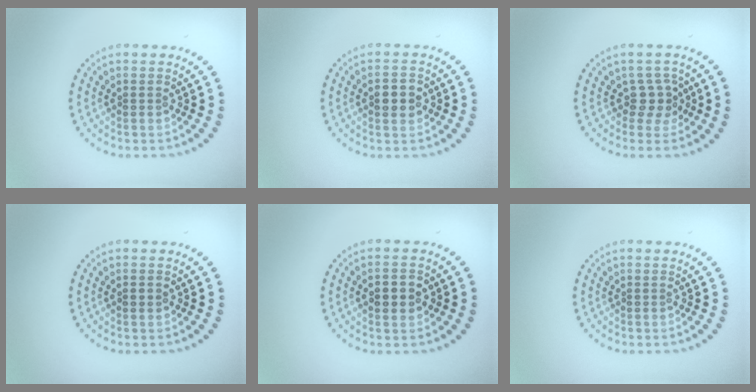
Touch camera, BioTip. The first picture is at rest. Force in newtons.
{"total": 2.2, "press": 2.2, "slide": 0.0}
{"total": 2.0, "press": 1.6, "slide": 1.2}
{"total": 0.8, "press": 0.8, "slide": 0.1}
{"total": 2.9, "press": 2.9, "slide": 0.2}
{"total": 0.0}